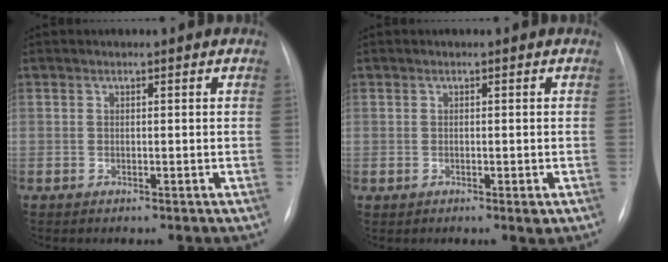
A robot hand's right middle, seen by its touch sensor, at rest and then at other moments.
{"total": 0.9, "force": [-0.3, 0.0, 0.8], "torque": [-0.013, -0.003, -0.003]}